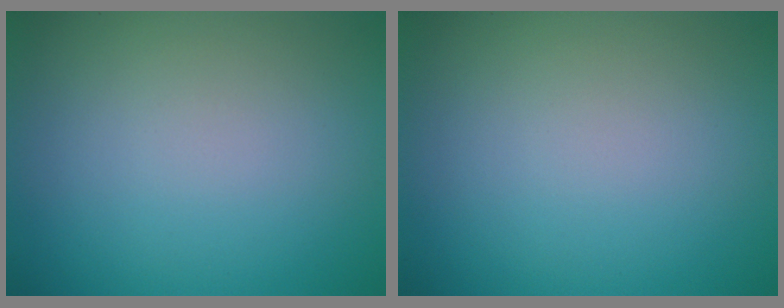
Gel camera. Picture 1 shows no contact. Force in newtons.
{"total": 0.0}